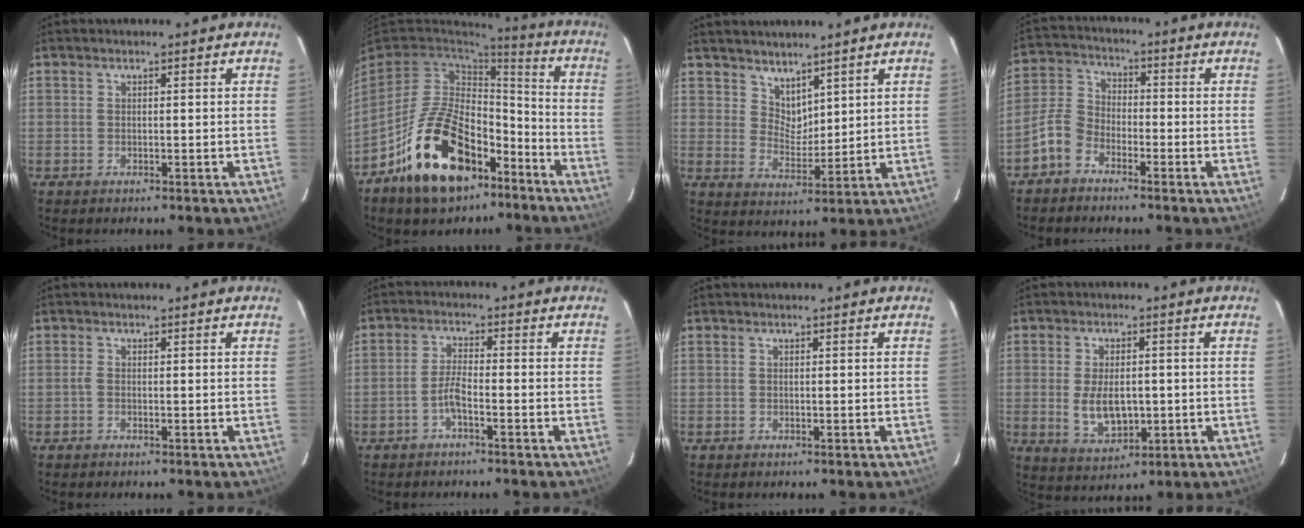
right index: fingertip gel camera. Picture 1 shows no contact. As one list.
[{"total": 20.1, "force": [-11.2, 11.2, 12.4], "torque": [-0.243, 0.020, -0.170]}, {"total": 5.3, "force": [4.2, 3.0, 1.0], "torque": [-0.008, -0.002, 0.084]}, {"total": 6.3, "force": [-4.2, 4.0, 2.6], "torque": [-0.062, 0.021, -0.092]}, {"total": 0.7, "force": [-0.2, 0.3, 0.6], "torque": [-0.013, 0.002, -0.007]}, {"total": 3.2, "force": [-1.9, 0.4, 2.6], "torque": [-0.061, 0.008, -0.040]}, {"total": 0.0}, {"total": 7.8, "force": [-0.8, 4.5, 6.3], "torque": [-0.125, -0.009, -0.003]}]